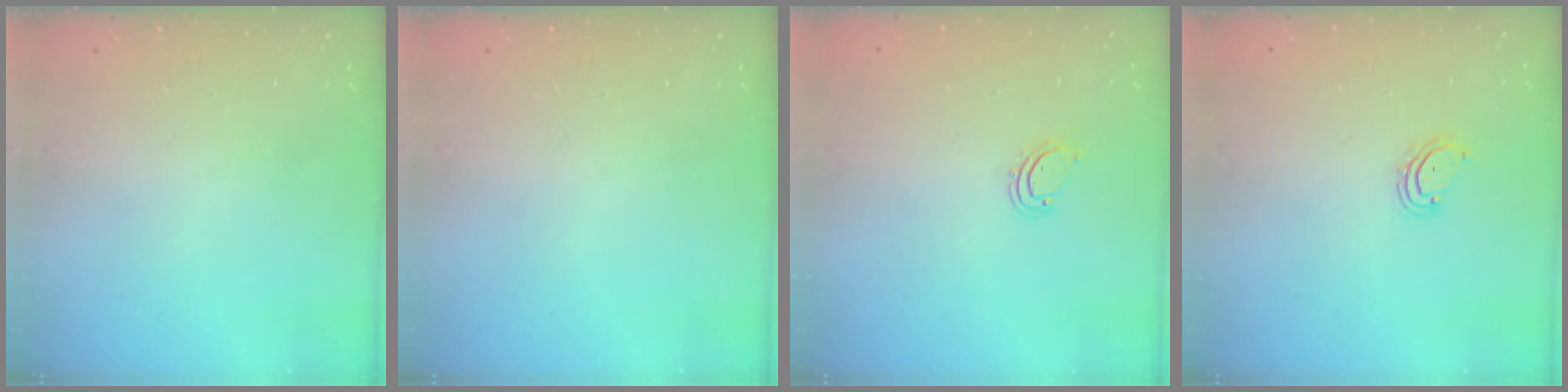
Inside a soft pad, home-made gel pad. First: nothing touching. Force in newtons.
{"total": 0.0}
{"total": 2.5, "press": 2.5, "slide": 0.3}
{"total": 4.1, "press": 4.1, "slide": 0.3}